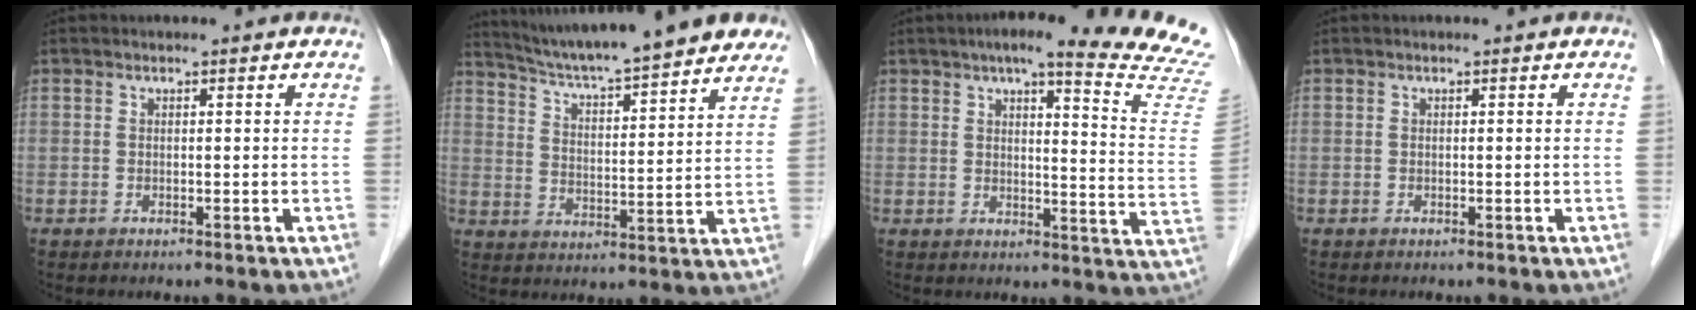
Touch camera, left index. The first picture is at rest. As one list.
[{"total": 22.2, "force": [19.5, 2.1, 10.3], "torque": [-0.158, 0.007, 0.268]}, {"total": 19.9, "force": [17.8, 0.4, 8.8], "torque": [-0.106, -0.070, 0.192]}, {"total": 0.0}]